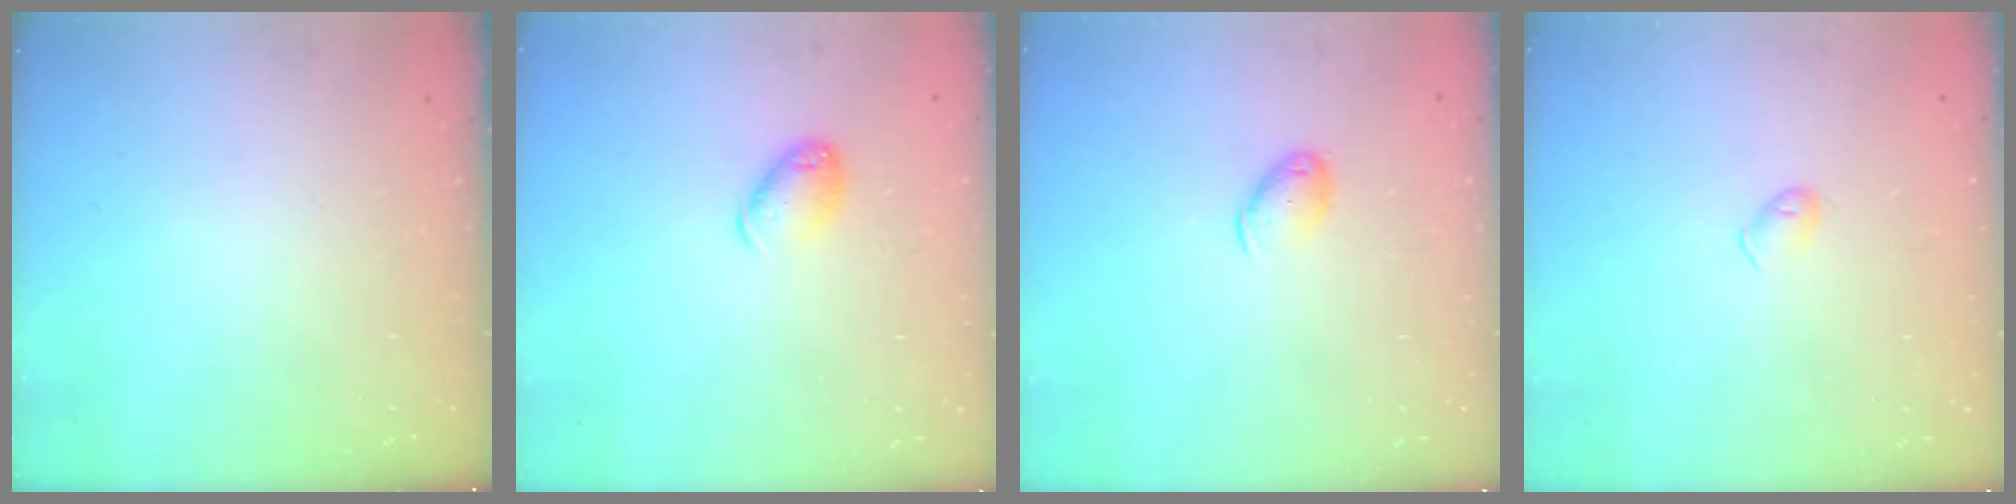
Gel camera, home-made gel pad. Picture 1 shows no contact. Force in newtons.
{"total": 8.4, "press": 8.3, "slide": 1.1}
{"total": 7.0, "press": 6.9, "slide": 0.9}
{"total": 3.5, "press": 3.4, "slide": 0.6}